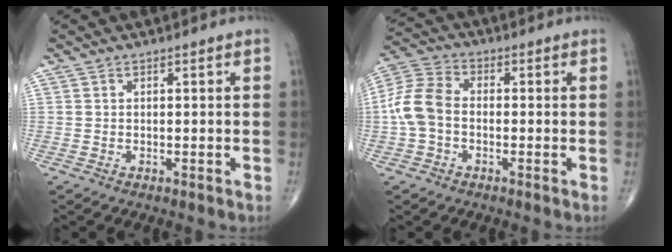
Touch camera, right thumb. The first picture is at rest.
{"total": 8.7, "force": [-1.1, 6.0, 6.2], "torque": [-0.130, 0.026, -0.035]}